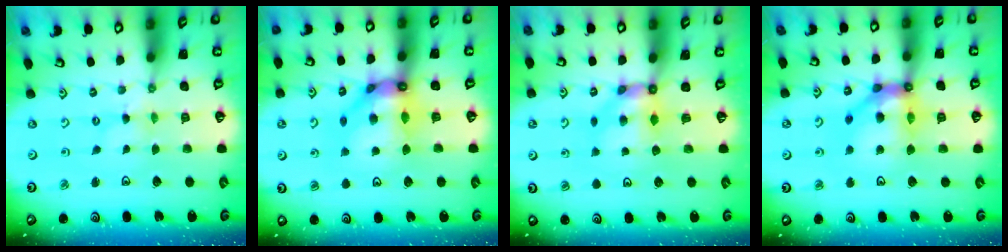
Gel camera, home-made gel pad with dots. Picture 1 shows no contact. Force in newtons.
{"total": 12.9, "press": 12.7, "slide": 1.9}
{"total": 6.3, "press": 6.3, "slide": 0.5}
{"total": 14.4, "press": 14.3, "slide": 1.6}